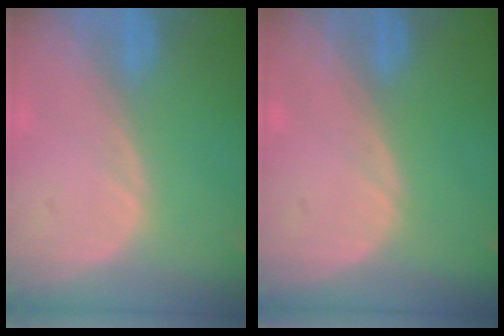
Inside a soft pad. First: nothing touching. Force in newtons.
{"total": 0.0}